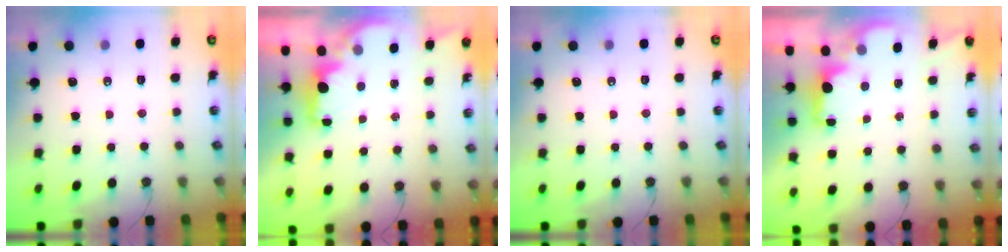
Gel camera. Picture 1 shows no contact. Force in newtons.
{"total": 2.3, "press": 2.1, "slide": 0.8}
{"total": 0.0}
{"total": 1.8, "press": 1.6, "slide": 0.8}